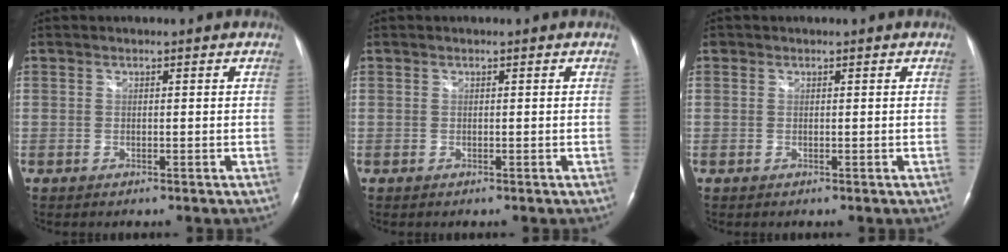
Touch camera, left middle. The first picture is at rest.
{"total": 0.0}
{"total": 0.0}